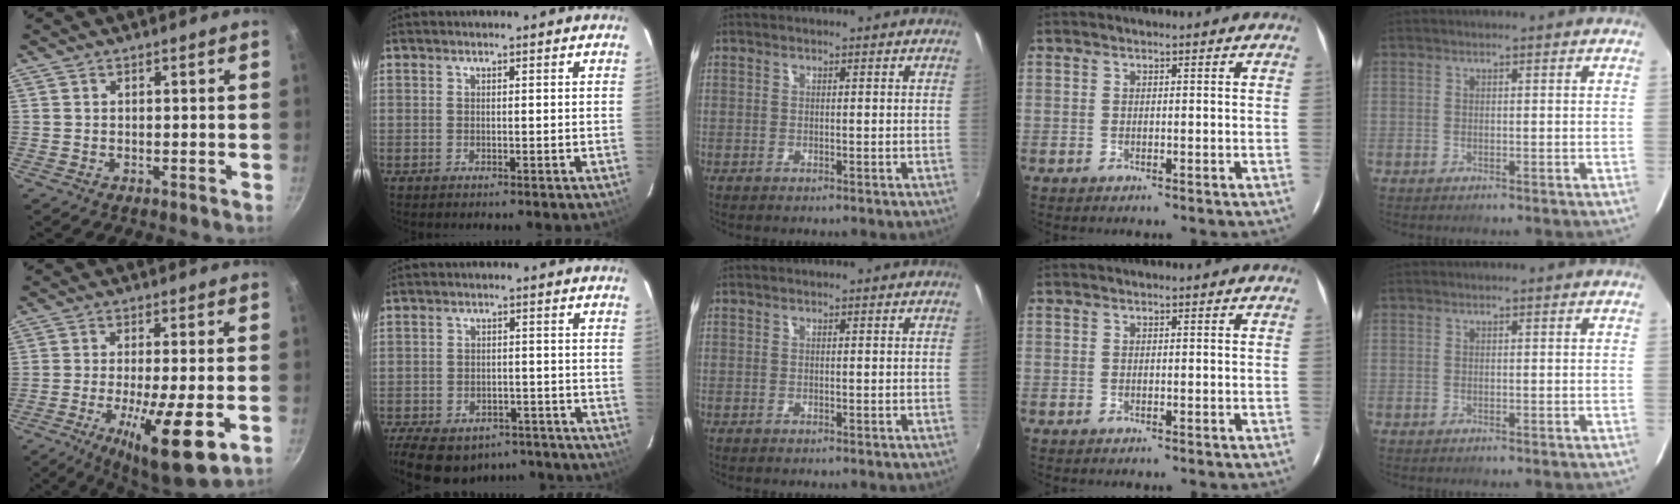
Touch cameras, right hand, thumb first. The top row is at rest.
{"thumb": {"total": 15.1, "force": [-4.9, 3.3, 13.9], "torque": [-0.227, -0.003, -0.077]}, "index": {"total": 16.7, "force": [-12.6, 8.8, 6.6], "torque": [-0.152, 0.016, -0.163]}}